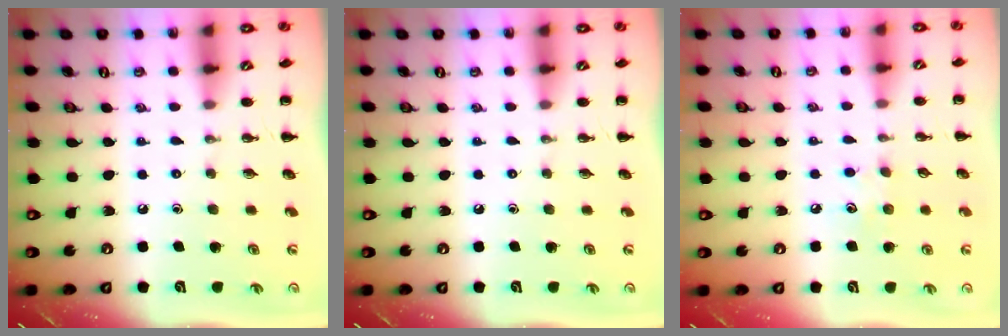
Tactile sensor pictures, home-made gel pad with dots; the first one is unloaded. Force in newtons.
{"total": 0.0}
{"total": 5.0, "press": 4.9, "slide": 1.3}